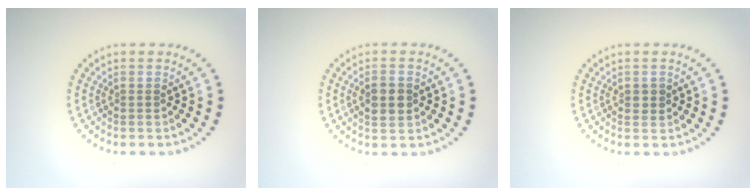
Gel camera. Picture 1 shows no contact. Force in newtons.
{"total": 2.4, "press": 2.4, "slide": 0.1}
{"total": 1.1, "press": 1.1, "slide": 0.2}